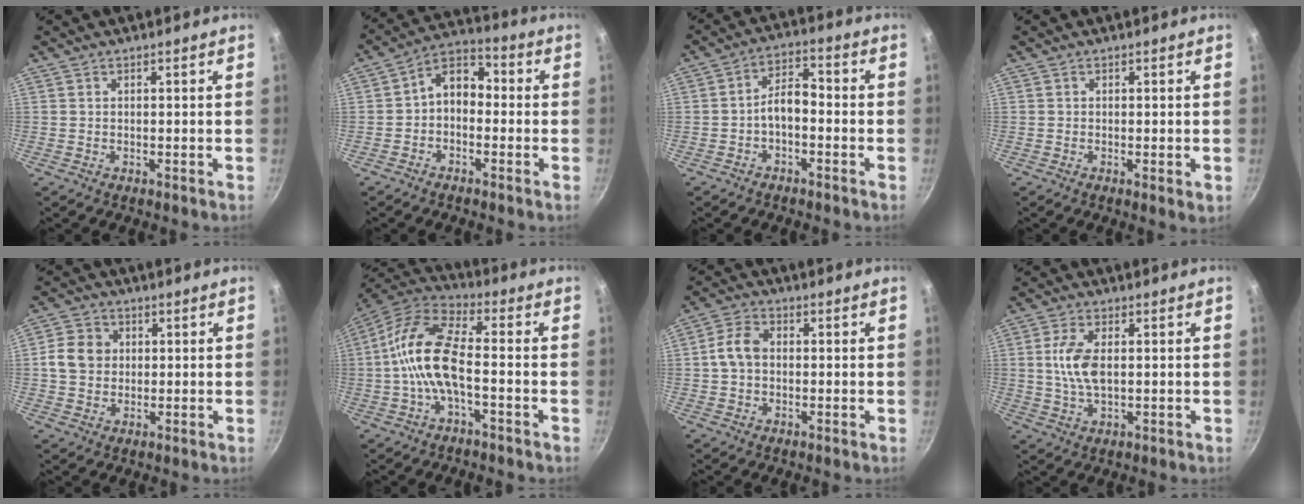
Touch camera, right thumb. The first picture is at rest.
{"total": 8.0, "force": [-0.8, 5.6, 5.7], "torque": [-0.064, 0.036, -0.034]}
{"total": 6.0, "force": [-1.6, 3.3, 4.7], "torque": [-0.074, 0.034, -0.037]}
{"total": 1.9, "force": [-0.4, 0.4, 1.8], "torque": [-0.032, -0.008, -0.008]}
{"total": 7.2, "force": [0.6, 6.1, 3.6], "torque": [-0.052, 0.008, 0.006]}
{"total": 13.6, "force": [-1.8, 5.7, 12.3], "torque": [-0.257, 0.040, -0.042]}
{"total": 5.9, "force": [0.0, 4.3, 4.0], "torque": [-0.074, 0.019, -0.007]}
{"total": 7.5, "force": [0.7, 3.7, 6.4], "torque": [-0.137, -0.001, 0.014]}